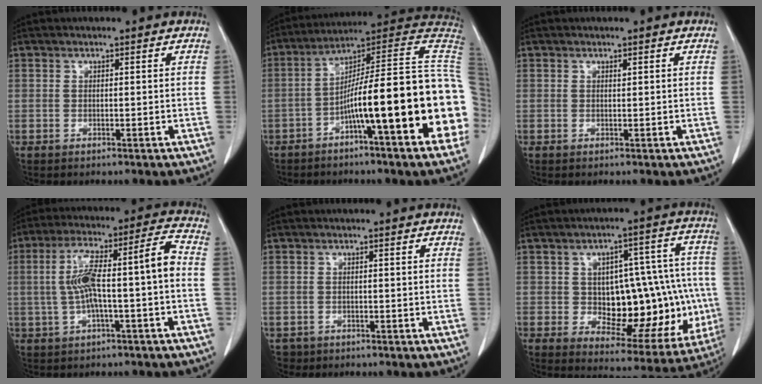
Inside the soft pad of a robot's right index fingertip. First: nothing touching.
{"total": 22.7, "force": [-4.7, 0.6, 22.2], "torque": [-0.237, 0.033, -0.077]}
{"total": 0.0}
{"total": 11.7, "force": [-0.9, 1.4, 11.6], "torque": [-0.213, 0.041, -0.011]}
{"total": 2.0, "force": [-1.0, 1.7, -0.1], "torque": [-0.007, 0.005, -0.018]}
{"total": 19.7, "force": [-1.9, 9.0, 17.5], "torque": [-0.188, 0.040, 0.001]}